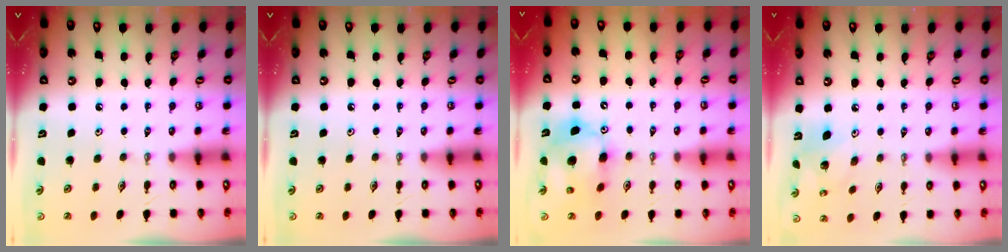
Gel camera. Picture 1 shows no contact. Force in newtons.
{"total": 0.0}
{"total": 13.2, "press": 12.9, "slide": 2.5}
{"total": 7.1, "press": 7.1, "slide": 0.5}